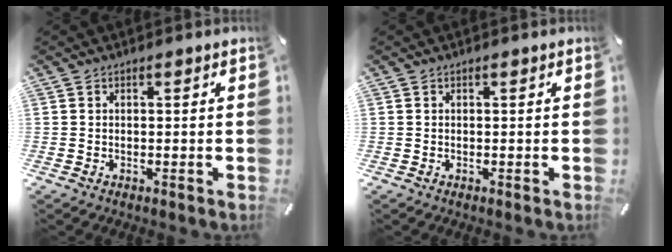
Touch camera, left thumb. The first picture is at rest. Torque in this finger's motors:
{"motor_torque": [-0.05, -0.03, -0.05, -0.02, 0.00]}